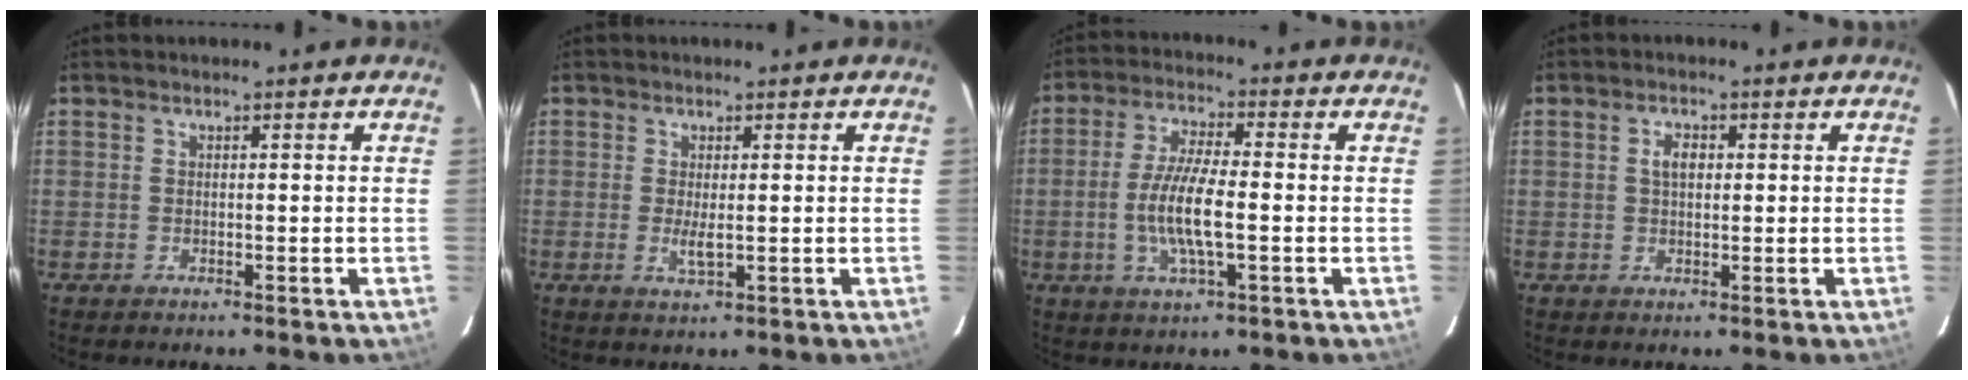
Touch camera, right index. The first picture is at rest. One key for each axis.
{"total": 2.5, "fx": -0.1, "fy": 0.7, "fz": 2.4, "tx": -0.046, "ty": -0.007, "tz": -0.001}
{"total": 9.1, "fx": -1.6, "fy": 2.0, "fz": 8.7, "tx": -0.174, "ty": -0.004, "tz": -0.033}
{"total": 2.8, "fx": 0.6, "fy": 1.7, "fz": 2.1, "tx": -0.038, "ty": 0.008, "tz": 0.011}